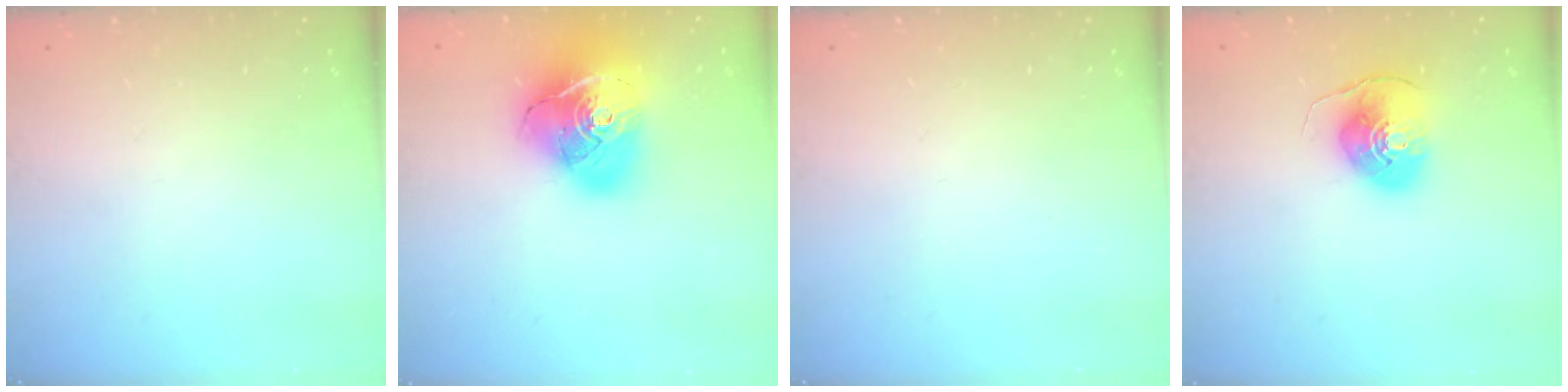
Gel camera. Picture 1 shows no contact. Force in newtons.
{"total": 22.2, "press": 22.0, "slide": 2.8}
{"total": 0.0}
{"total": 9.8, "press": 9.7, "slide": 1.4}